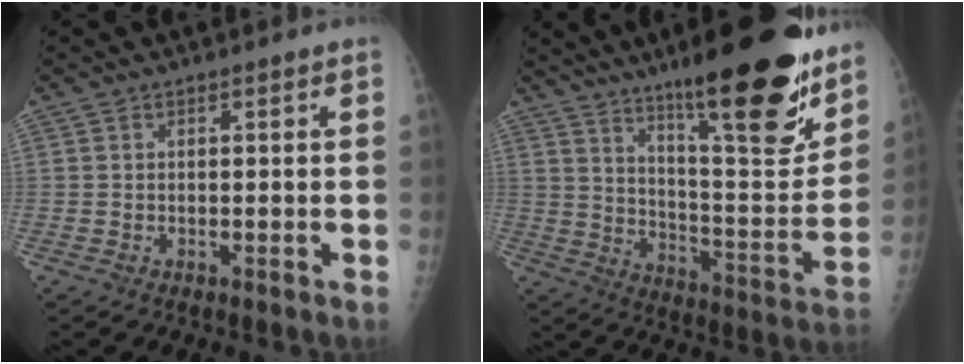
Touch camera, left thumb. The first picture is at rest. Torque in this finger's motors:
{"motor_torque": [3.85, 1.16, 1.61, -1.16, 0.35]}